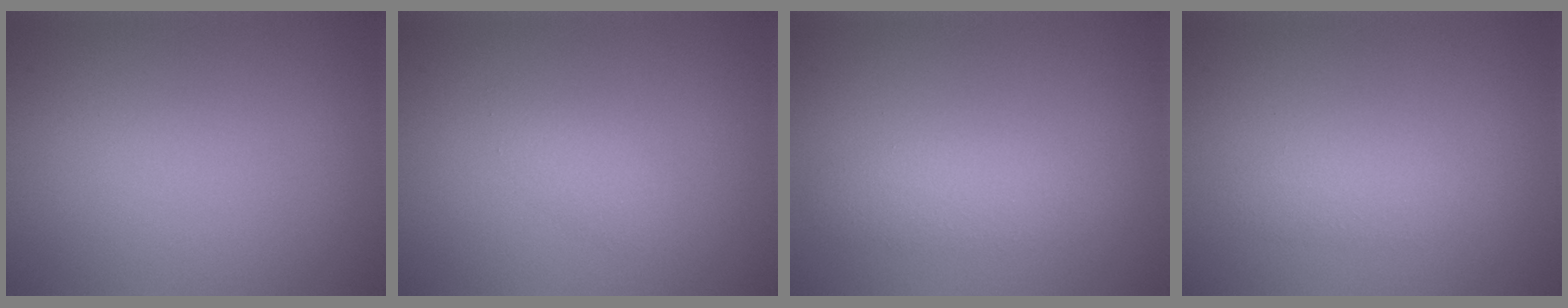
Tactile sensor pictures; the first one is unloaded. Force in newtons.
{"total": 1.1, "press": 1.1, "slide": 0.1}
{"total": 2.6, "press": 2.6, "slide": 0.2}
{"total": 1.6, "press": 1.6, "slide": 0.2}